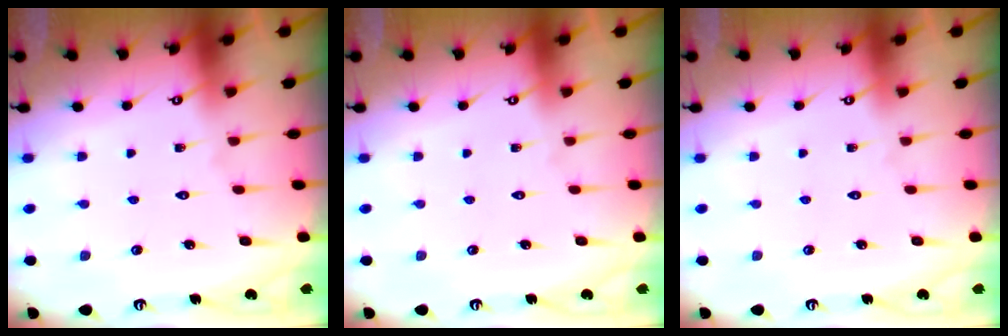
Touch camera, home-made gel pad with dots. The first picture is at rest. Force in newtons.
{"total": 0.0}
{"total": 0.0}